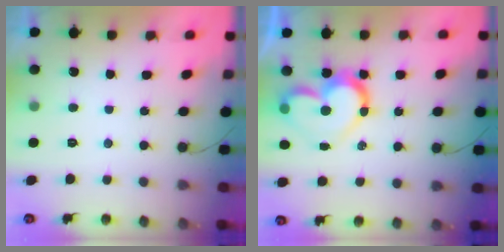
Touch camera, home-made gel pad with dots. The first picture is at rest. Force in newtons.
{"total": 14.4, "press": 14.4, "slide": 1.2}